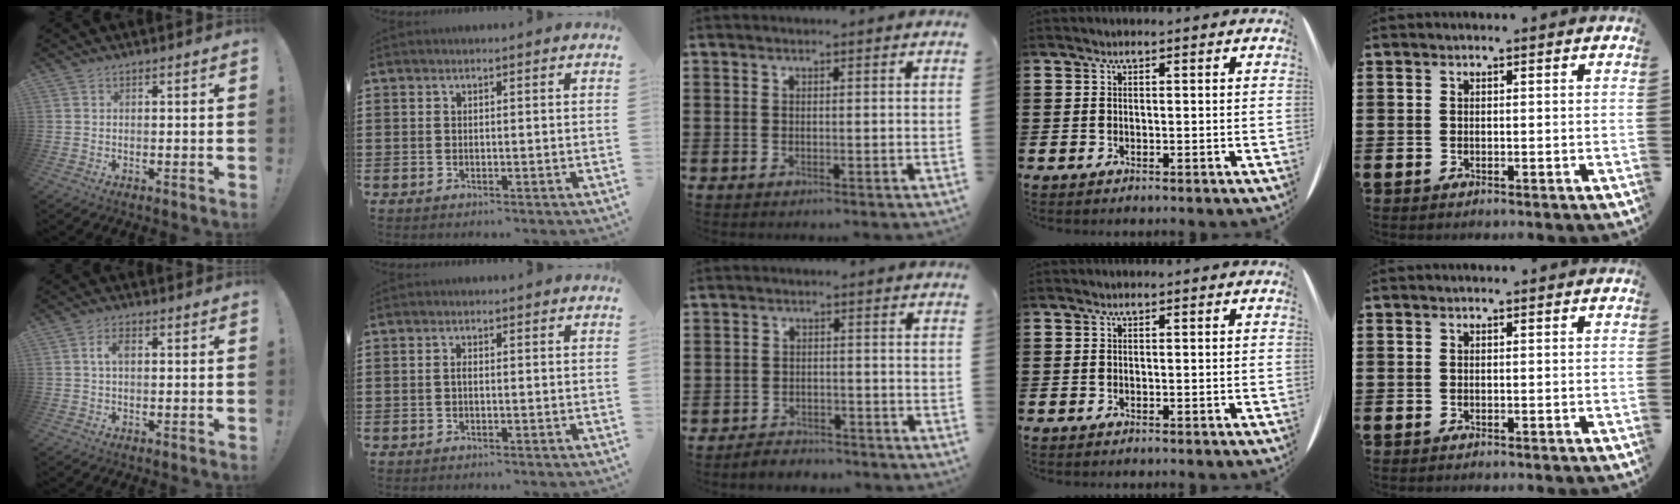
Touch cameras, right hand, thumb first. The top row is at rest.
{"thumb": {"total": 3.3, "force": [0.6, 1.8, 2.7], "torque": [-0.054, 0.009, 0.007]}, "index": {"total": 0.9, "force": [-0.3, 0.3, 0.8], "torque": [-0.018, -0.003, -0.005]}, "middle": {"total": 2.9, "force": [-2.8, 0.7, -0.3], "torque": [-0.002, 0.004, -0.063]}}